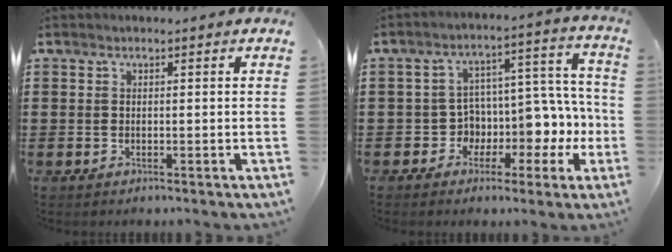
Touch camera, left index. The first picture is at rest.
{"total": 6.3, "force": [-0.9, 5.7, 2.4], "torque": [-0.064, -0.026, -0.012]}